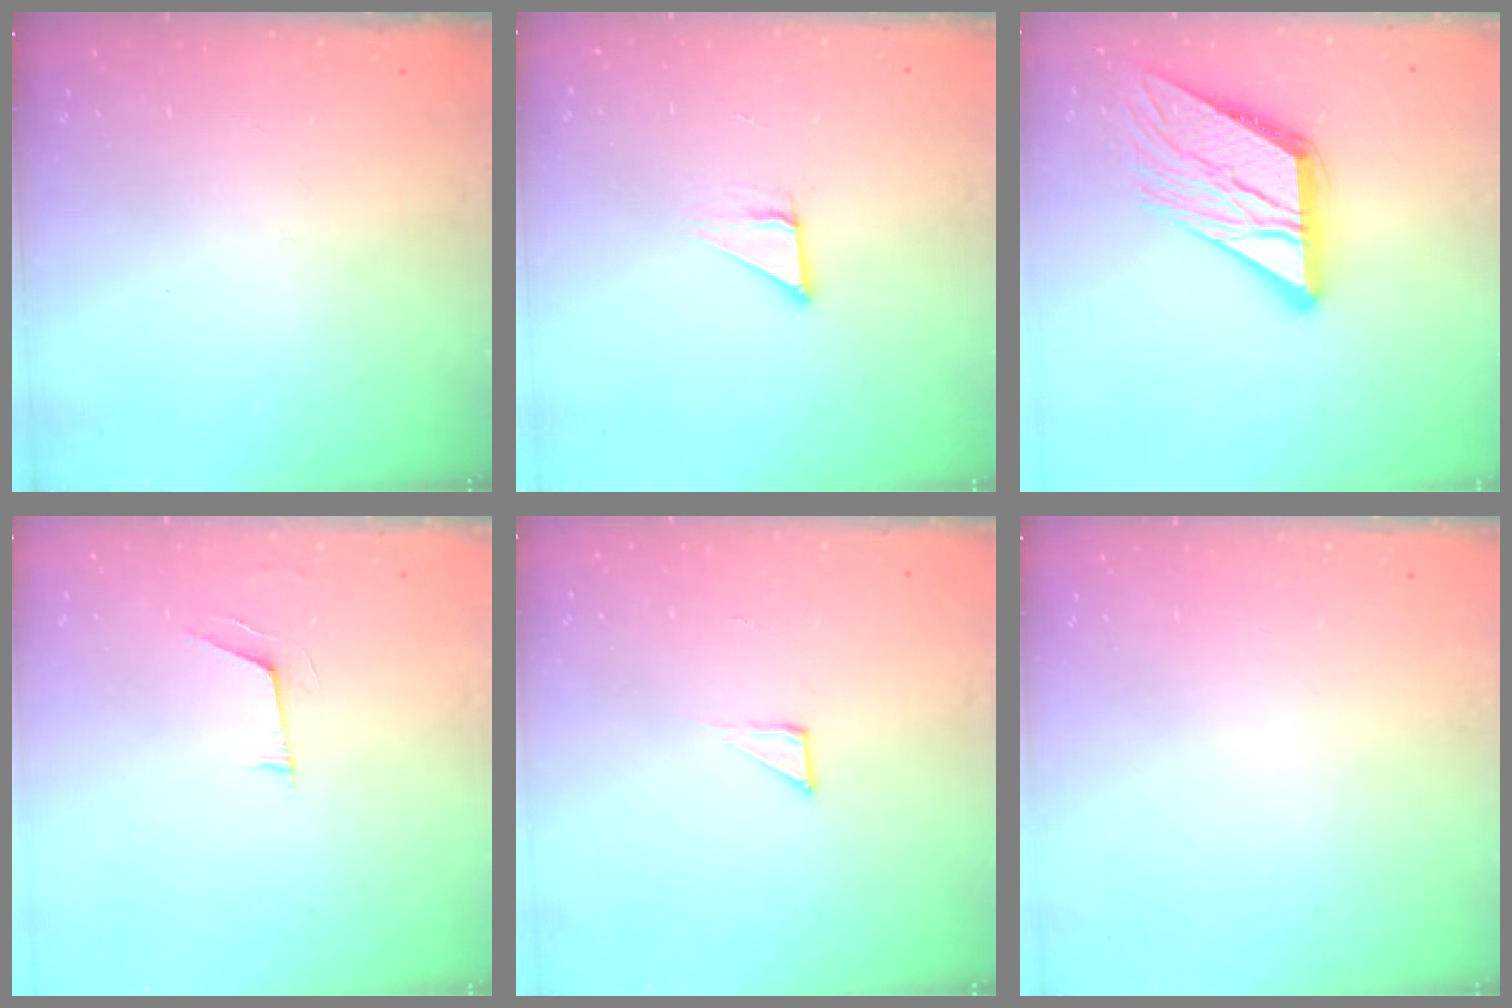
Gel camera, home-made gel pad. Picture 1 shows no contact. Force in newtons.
{"total": 2.9, "press": 2.9, "slide": 0.2}
{"total": 16.2, "press": 16.1, "slide": 1.8}
{"total": 4.4, "press": 4.3, "slide": 0.7}
{"total": 2.1, "press": 2.1, "slide": 0.1}
{"total": 0.0}